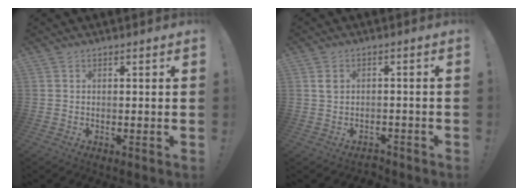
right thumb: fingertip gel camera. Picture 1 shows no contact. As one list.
[{"total": 2.5, "force": [-0.7, 2.1, 1.1], "torque": [-0.012, 0.001, -0.014]}]